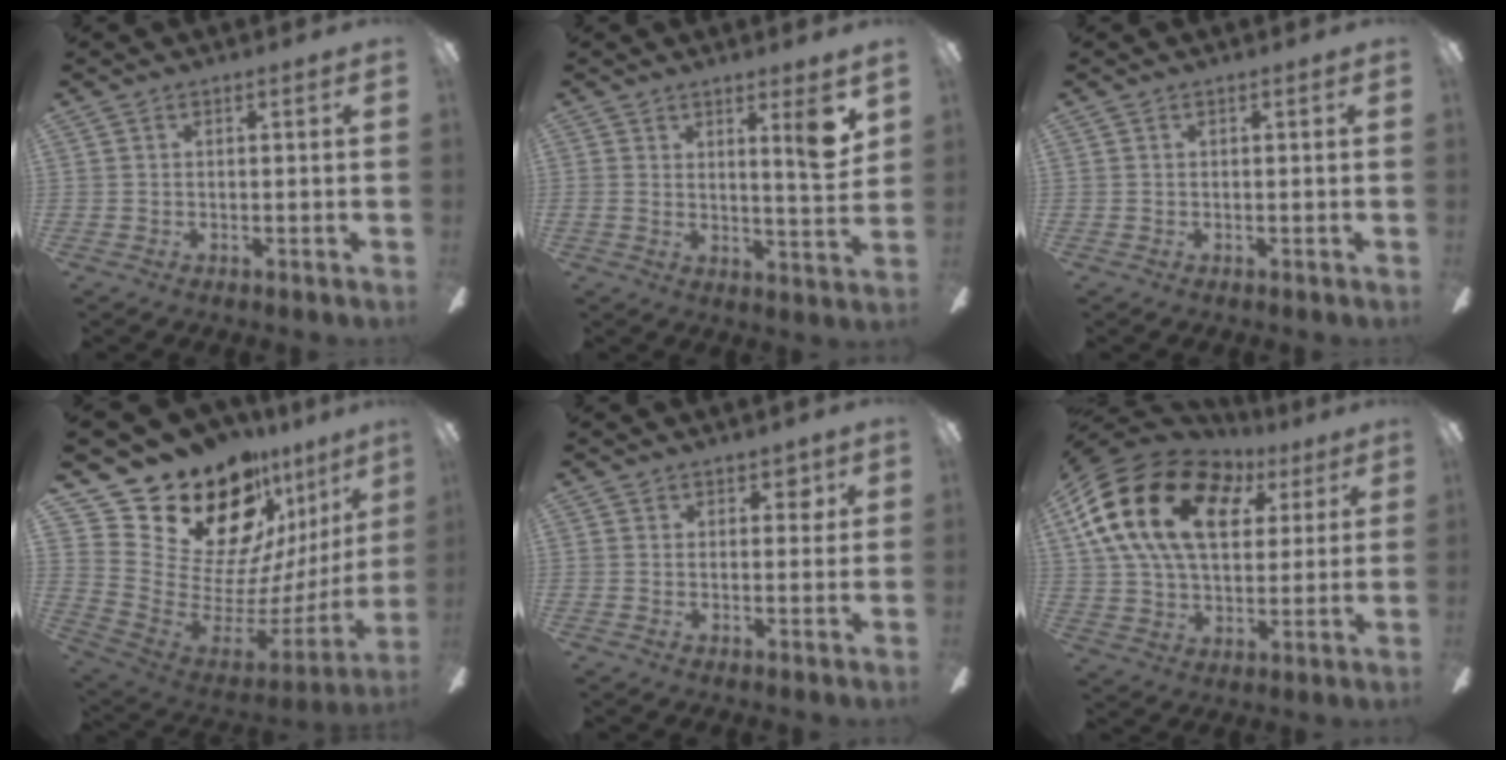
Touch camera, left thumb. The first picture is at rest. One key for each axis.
{"total": 7.6, "fx": 3.5, "fy": 1.2, "fz": 6.6, "tx": -0.083, "ty": -0.022, "tz": 0.048}
{"total": 0.0}
{"total": 24.9, "fx": 19.1, "fy": 11.3, "fz": 11.4, "tx": -0.198, "ty": -0.163, "tz": 0.368}
{"total": 3.0, "fx": 1.7, "fy": 1.6, "fz": 1.9, "tx": -0.007, "ty": -0.007, "tz": 0.023}
{"total": 21.2, "fx": 8.0, "fy": 13.5, "fz": 14.2, "tx": -0.282, "ty": -0.012, "tz": 0.138}